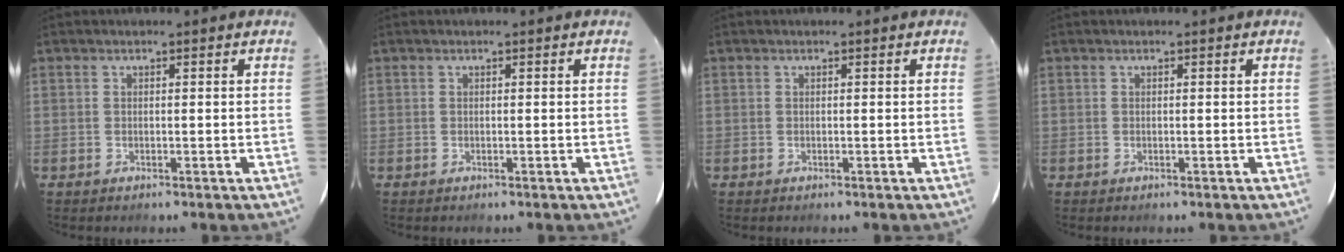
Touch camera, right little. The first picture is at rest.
{"total": 0.0}
{"total": 0.0}
{"total": 0.0}